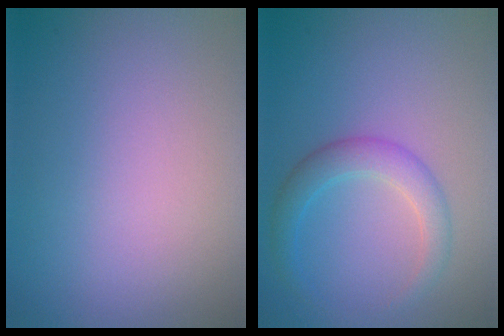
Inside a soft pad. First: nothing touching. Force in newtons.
{"total": 2.9, "press": 2.9, "slide": 0.1}